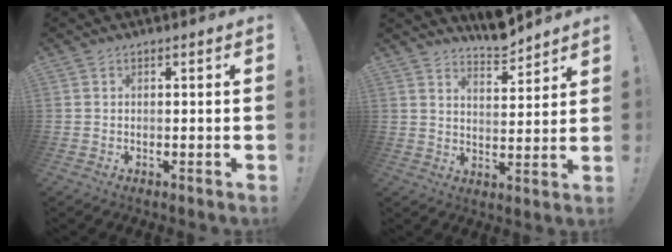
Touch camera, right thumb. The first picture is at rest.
{"total": 7.2, "force": [6.8, 1.2, 1.8], "torque": [-0.018, -0.054, 0.121]}